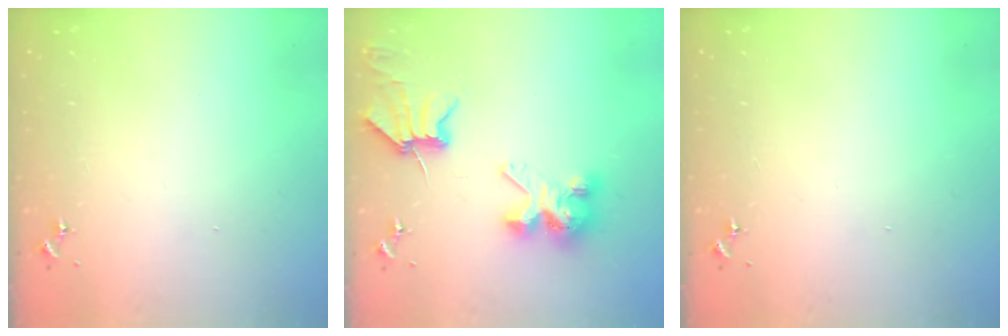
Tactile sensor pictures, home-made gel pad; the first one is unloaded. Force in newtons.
{"total": 9.0, "press": 9.0, "slide": 1.0}
{"total": 0.0}